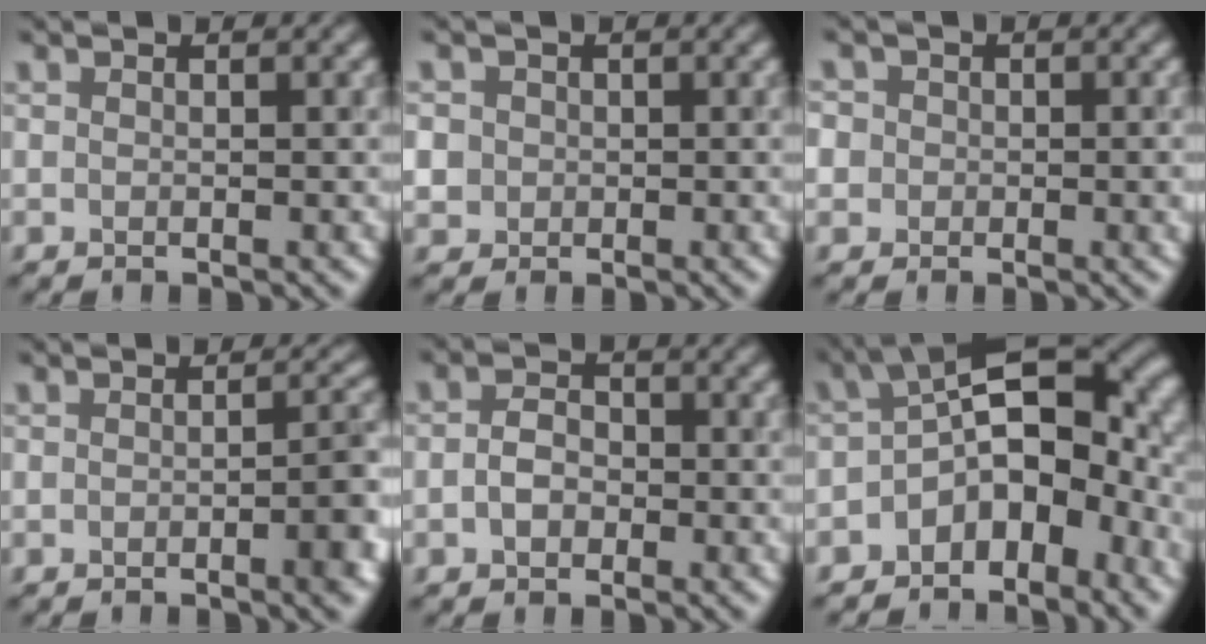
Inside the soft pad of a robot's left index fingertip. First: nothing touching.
{"total": 3.3, "force": [0.3, 3.1, 1.0], "torque": [-0.016, 0.018, -0.007]}
{"total": 5.2, "force": [0.8, 4.5, 2.4], "torque": [-0.022, 0.026, -0.025]}
{"total": 3.6, "force": [-1.3, 0.9, 3.2], "torque": [-0.039, 0.002, -0.020]}
{"total": 2.4, "force": [-0.6, 1.8, 1.5], "torque": [-0.029, 0.001, -0.017]}
{"total": 9.3, "force": [-2.5, 5.4, 7.2], "torque": [-0.091, 0.010, -0.051]}